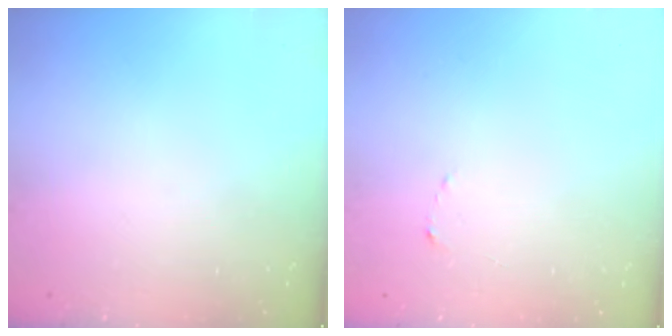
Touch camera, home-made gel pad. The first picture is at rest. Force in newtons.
{"total": 1.5, "press": 1.5, "slide": 0.2}